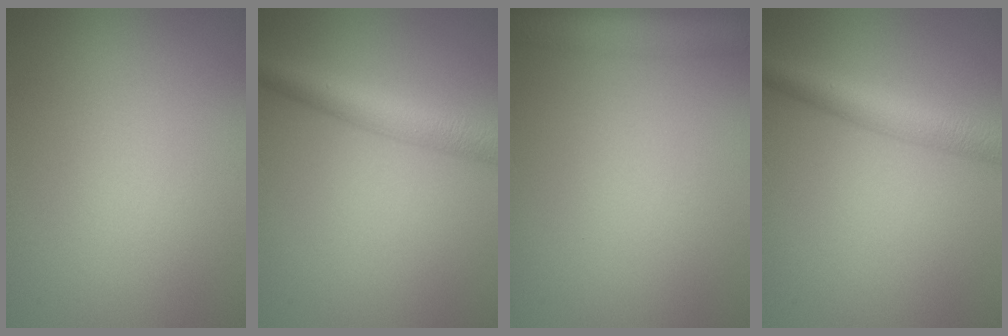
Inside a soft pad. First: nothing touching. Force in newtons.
{"total": 4.3, "press": 4.3, "slide": 0.1}
{"total": 4.0, "press": 3.9, "slide": 0.2}
{"total": 4.3, "press": 4.3, "slide": 0.1}